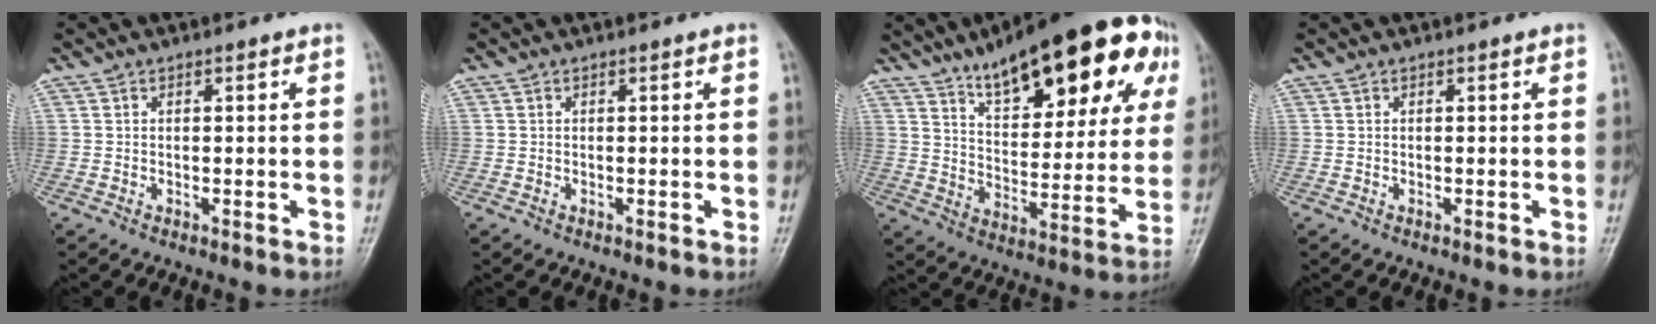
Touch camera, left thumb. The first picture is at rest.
{"total": 0.0}
{"total": 25.4, "force": [13.9, 9.7, 18.9], "torque": [-0.227, -0.023, 0.206]}
{"total": 0.0}